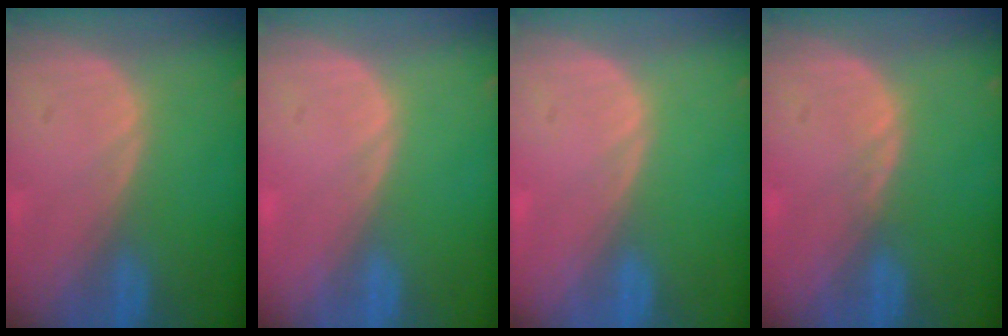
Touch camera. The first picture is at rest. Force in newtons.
{"total": 0.0}
{"total": 0.0}
{"total": 0.7, "press": 0.7, "slide": 0.2}